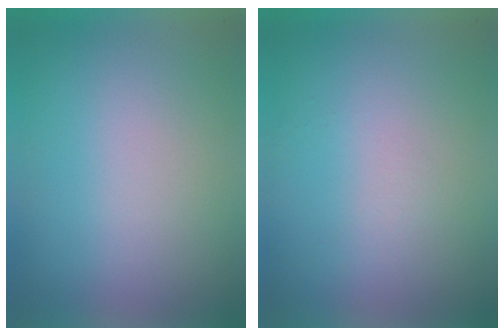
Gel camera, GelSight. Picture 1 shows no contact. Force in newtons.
{"total": 1.1}